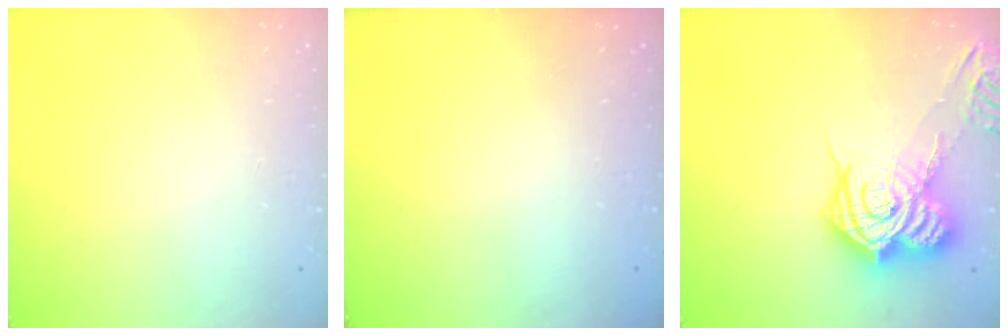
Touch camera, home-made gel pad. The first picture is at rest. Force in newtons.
{"total": 2.6, "press": 2.5, "slide": 0.9}
{"total": 18.8, "press": 18.7, "slide": 1.5}